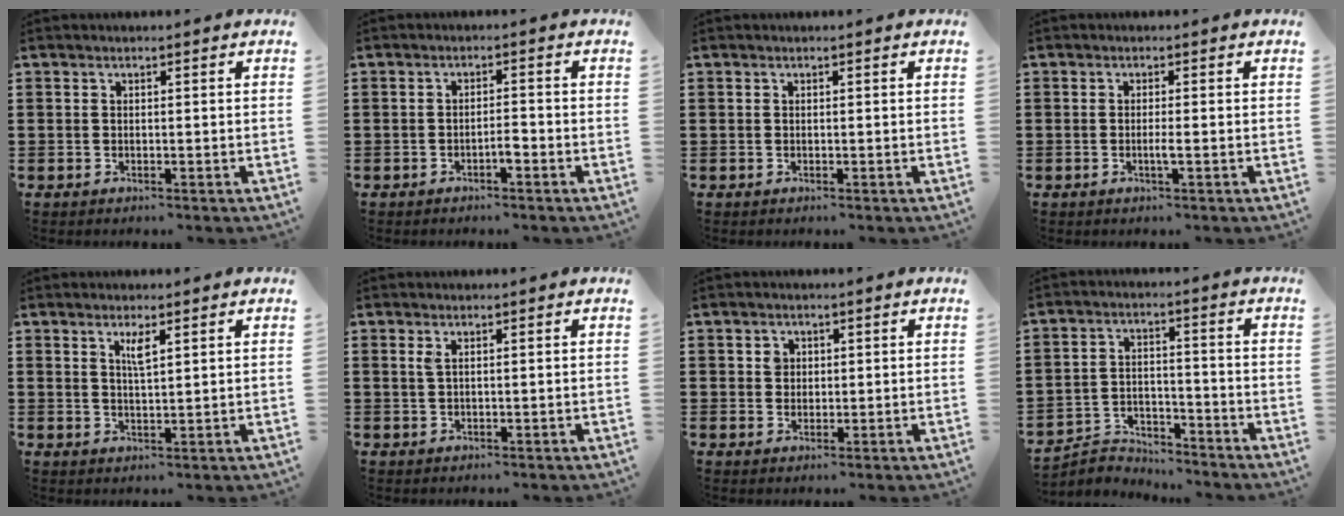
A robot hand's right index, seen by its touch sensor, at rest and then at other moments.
{"total": 2.2, "force": [-1.2, 0.3, 1.8], "torque": [-0.034, -0.001, -0.022]}
{"total": 0.0}
{"total": 1.6, "force": [-0.6, -0.2, 1.5], "torque": [-0.028, -0.006, -0.010]}
{"total": 2.5, "force": [1.4, 0.4, 2.0], "torque": [-0.034, -0.001, 0.020]}
{"total": 1.1, "force": [0.4, 0.3, 1.0], "torque": [-0.021, 0.003, 0.007]}
{"total": 1.8, "force": [0.6, 1.6, 0.8], "torque": [-0.020, 0.007, 0.011]}
{"total": 4.1, "force": [-3.9, 1.2, 0.1], "torque": [-0.016, 0.005, -0.086]}